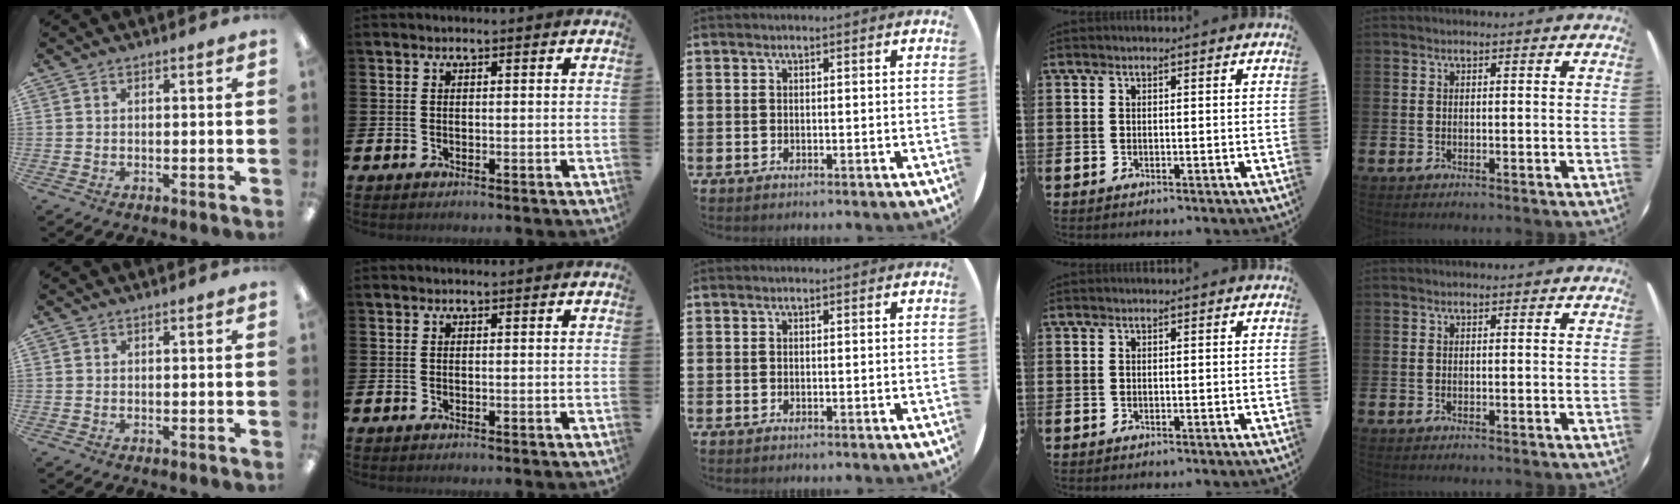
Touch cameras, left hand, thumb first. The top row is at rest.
{}